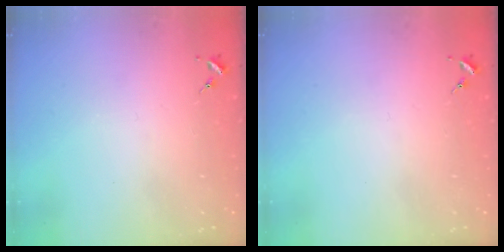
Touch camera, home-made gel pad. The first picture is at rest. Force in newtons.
{"total": 0.0}